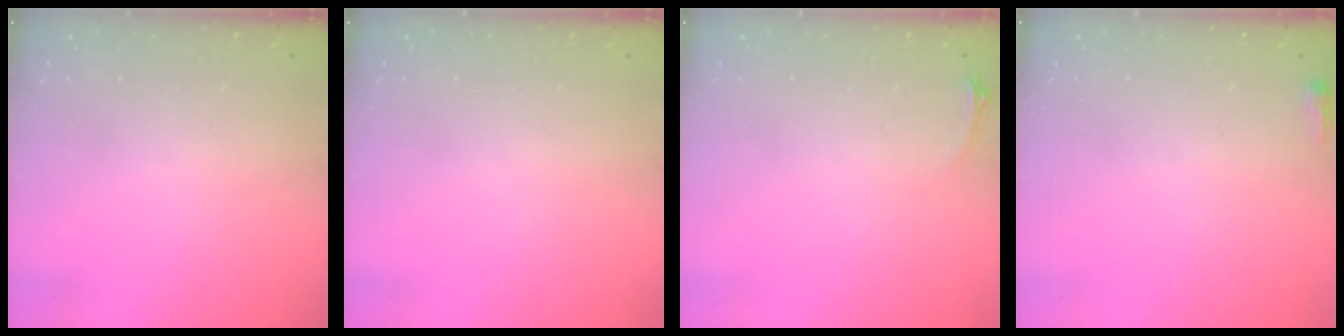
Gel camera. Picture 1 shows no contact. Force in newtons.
{"total": 0.0}
{"total": 2.9, "press": 2.6, "slide": 1.5}
{"total": 2.3, "press": 2.2, "slide": 0.7}